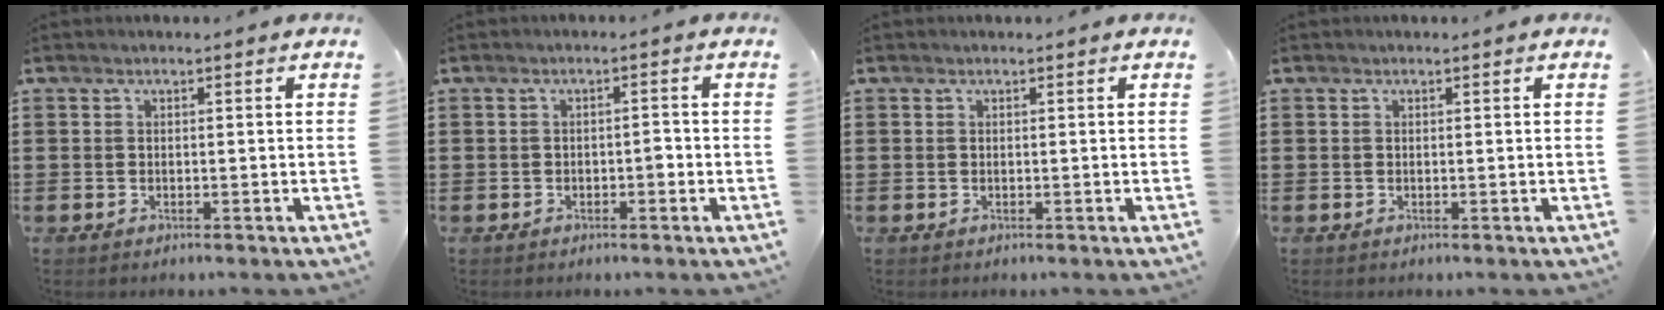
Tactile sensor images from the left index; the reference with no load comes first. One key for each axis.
{"total": 1.4, "fx": -0.5, "fy": 0.6, "fz": 1.1, "tx": -0.025, "ty": 0.003, "tz": -0.013}
{"total": 0.0}
{"total": 0.0}